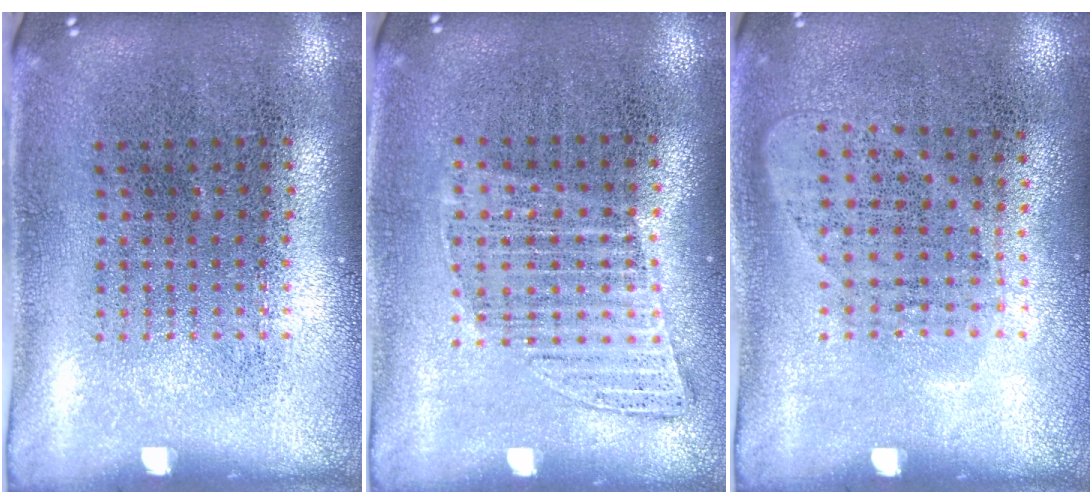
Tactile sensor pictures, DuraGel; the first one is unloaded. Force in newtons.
{"total": 1.0, "press": 1.0, "slide": 0.4}
{"total": 1.0, "press": 0.8, "slide": 0.5}